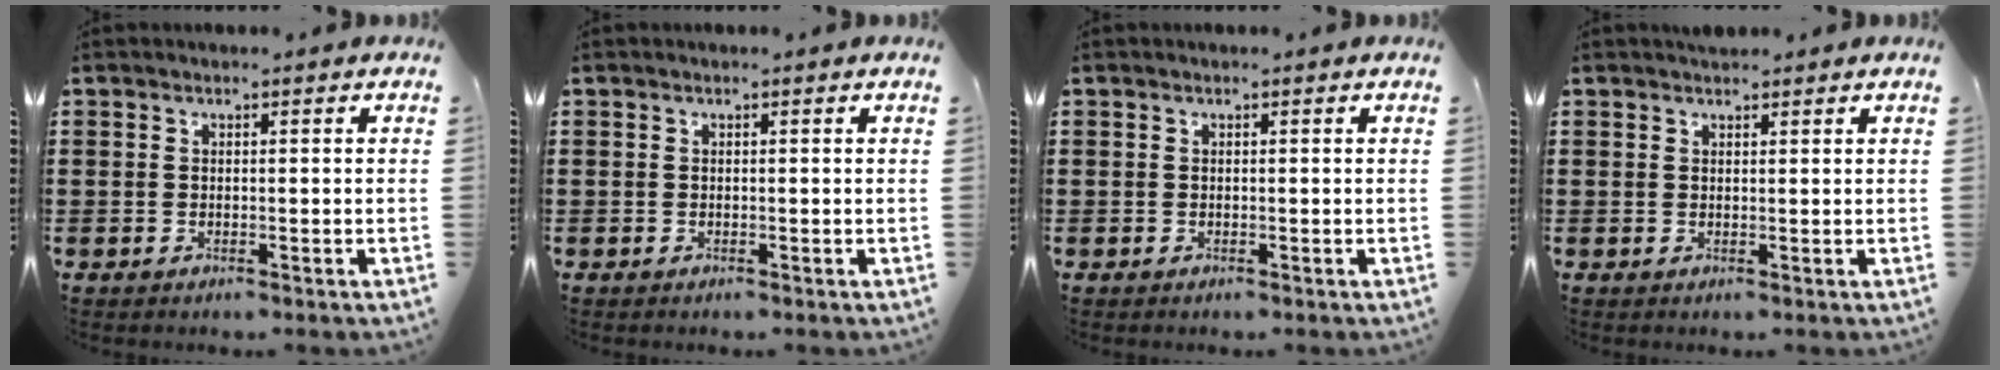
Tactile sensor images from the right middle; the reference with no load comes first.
{"total": 0.0}
{"total": 0.0}
{"total": 1.2, "force": [1.1, 0.4, 0.0], "torque": [-0.003, 0.003, 0.021]}